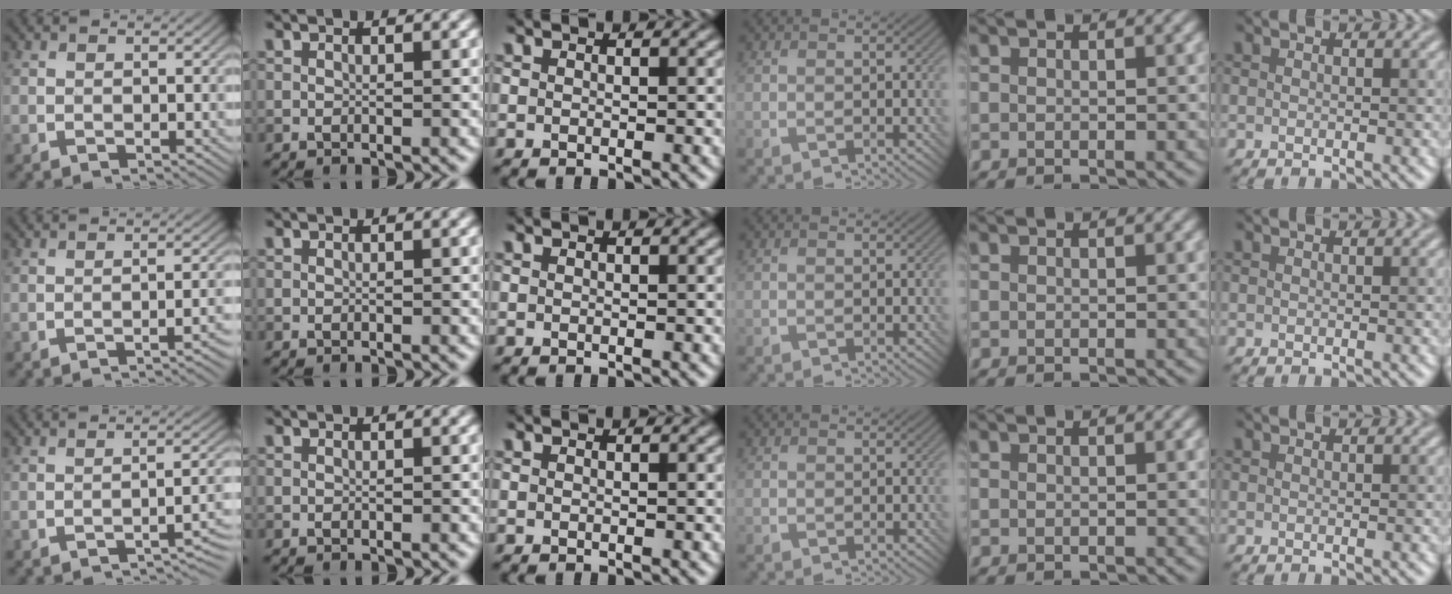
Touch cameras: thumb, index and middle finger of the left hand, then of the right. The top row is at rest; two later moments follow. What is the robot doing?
{"motion": "screw", "object": "bottle cap"}